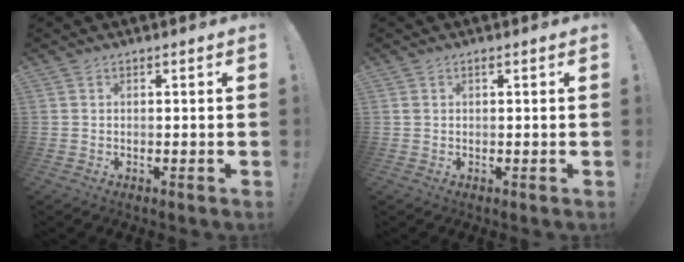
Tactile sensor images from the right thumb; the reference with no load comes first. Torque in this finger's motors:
{"motor_torque": [0.00, -0.04, 0.00, 0.11, 0.00]}